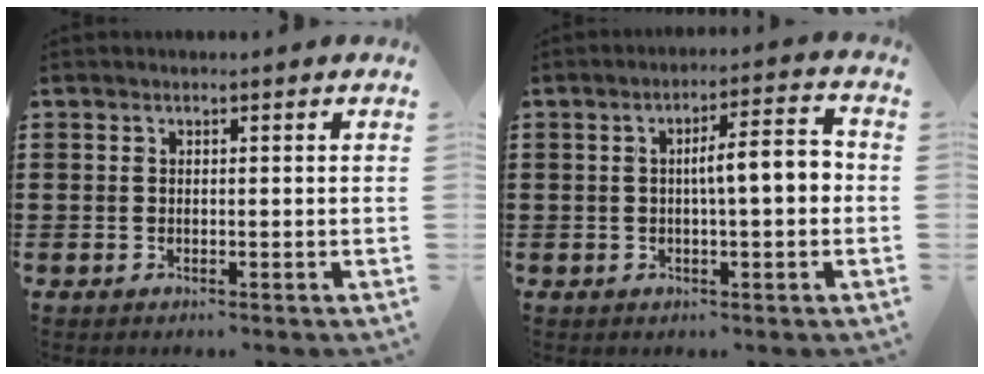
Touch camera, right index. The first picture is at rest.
{"total": 6.2, "force": [-0.1, 1.2, 6.1], "torque": [-0.094, 0.001, -0.009]}